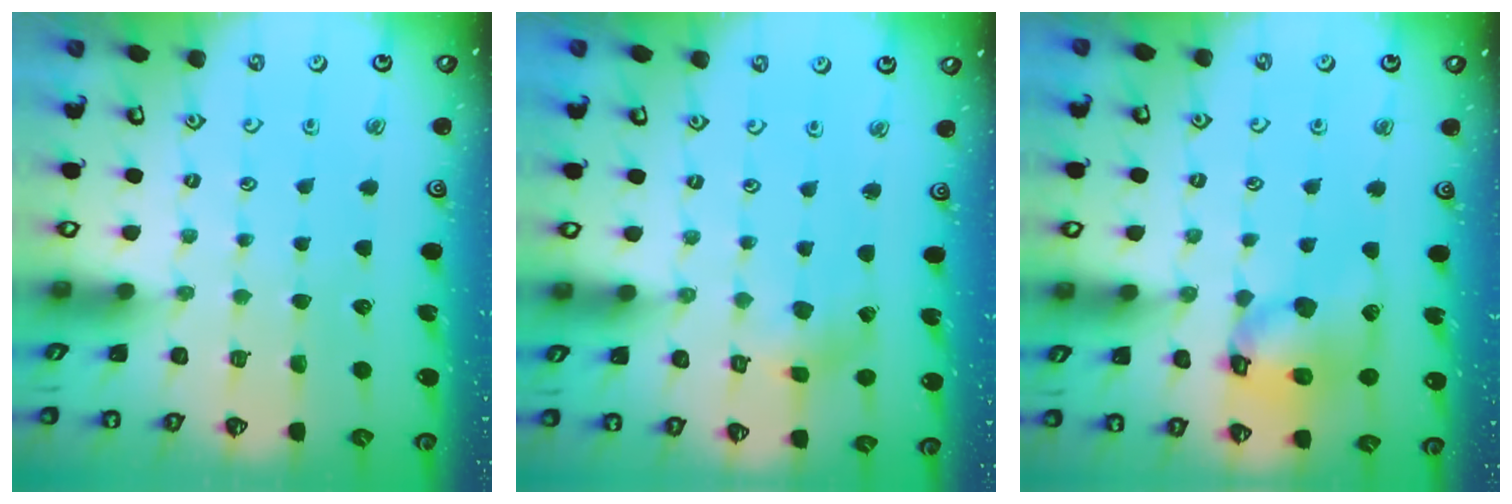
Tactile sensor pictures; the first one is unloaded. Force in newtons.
{"total": 1.6, "press": 1.5, "slide": 0.4}
{"total": 14.4, "press": 14.2, "slide": 1.9}